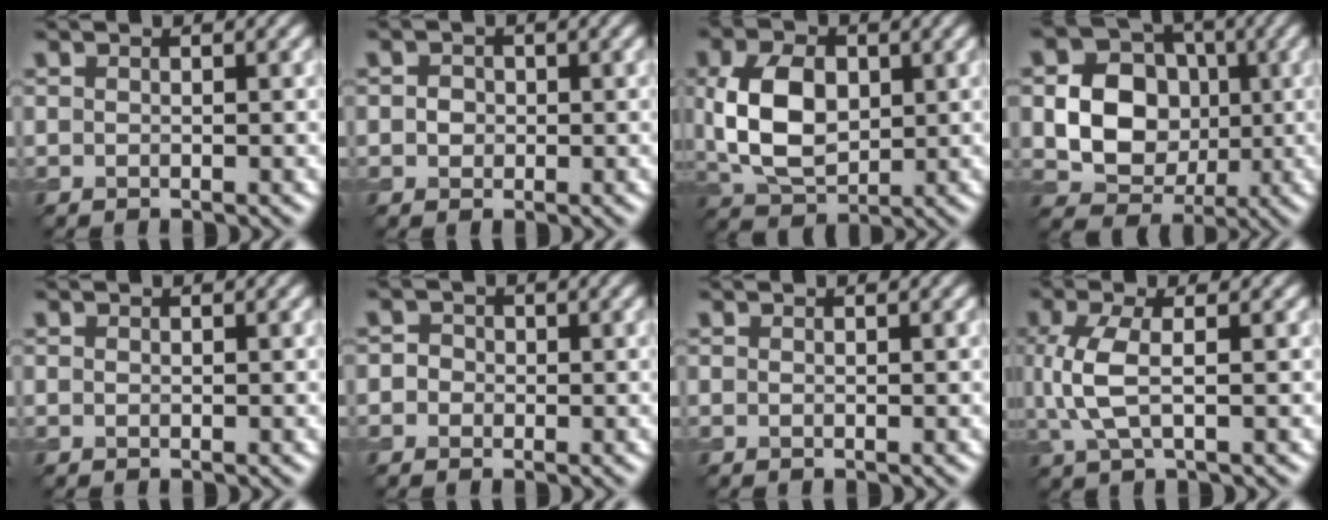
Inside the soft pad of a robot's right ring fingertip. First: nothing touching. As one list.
[{"total": 1.6, "force": [0.2, 1.4, 0.6], "torque": [-0.007, 0.002, -0.004]}, {"total": 6.9, "force": [0.7, 4.4, 5.3], "torque": [-0.112, 0.001, 0.013]}, {"total": 7.4, "force": [-0.2, 6.2, 4.0], "torque": [-0.058, -0.002, -0.011]}, {"total": 0.0}, {"total": 1.8, "force": [0.0, 1.7, 0.5], "torque": [0.014, 0.004, -0.021]}, {"total": 0.0}, {"total": 3.8, "force": [0.2, 1.5, 3.6], "torque": [-0.089, -0.006, 0.004]}]